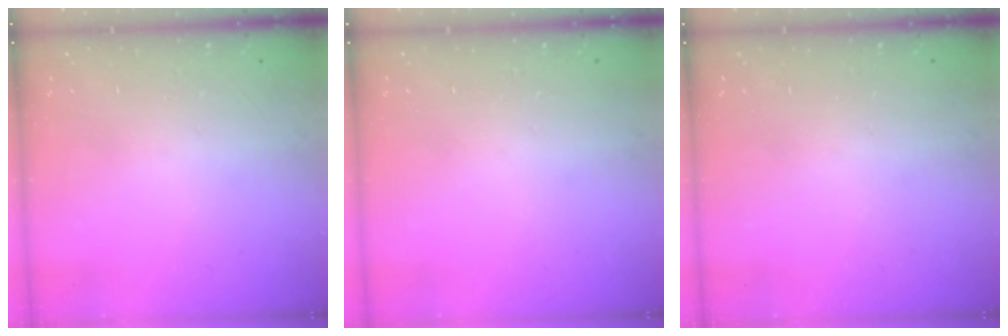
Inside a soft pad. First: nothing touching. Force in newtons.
{"total": 0.0}
{"total": 0.0}